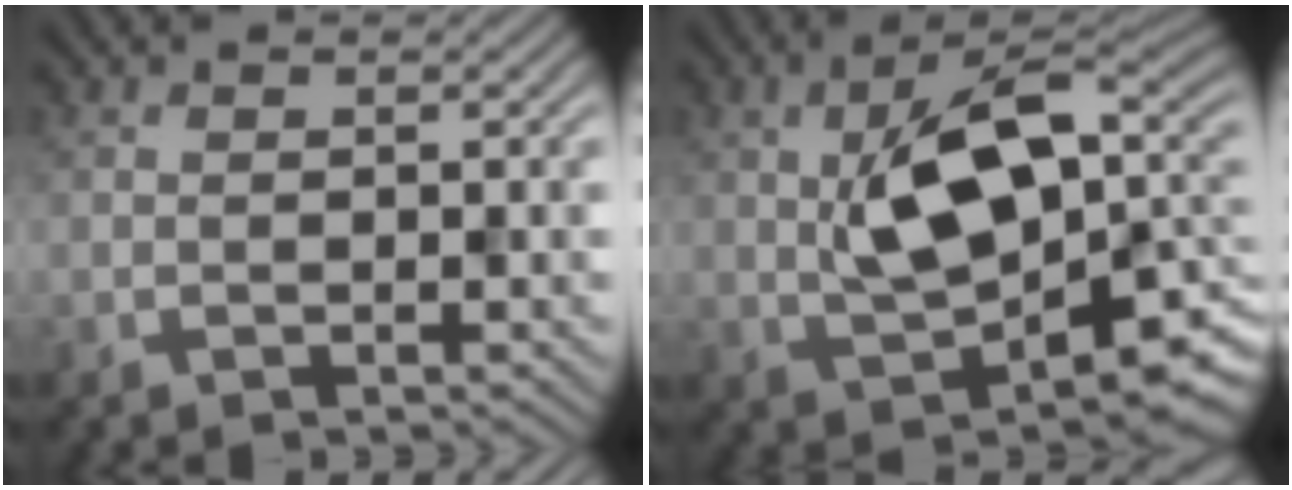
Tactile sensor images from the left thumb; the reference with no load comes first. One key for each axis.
{"total": 13.6, "fx": 1.0, "fy": 7.3, "fz": 11.4, "tx": -0.190, "ty": -0.007, "tz": 0.020}